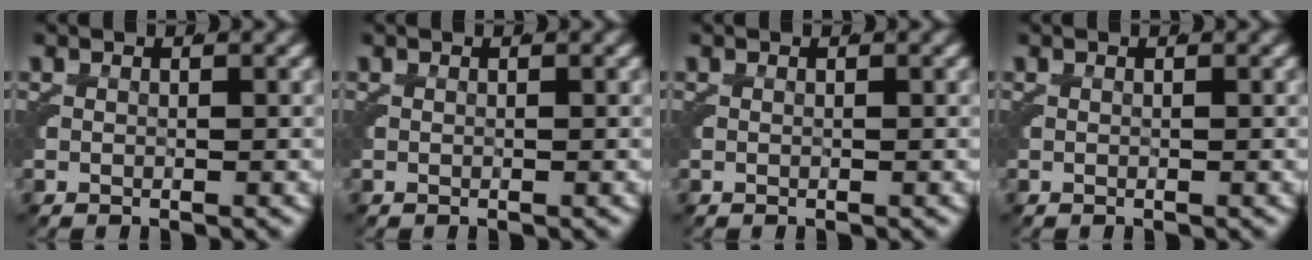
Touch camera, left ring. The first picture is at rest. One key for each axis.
{"total": 0.0}
{"total": 0.0}
{"total": 0.0}